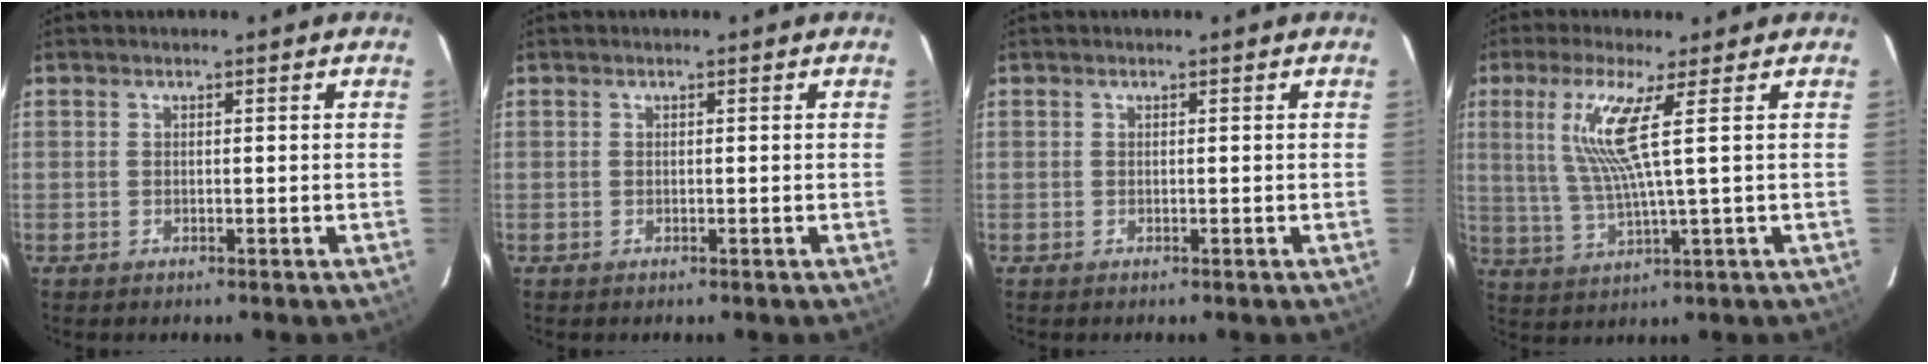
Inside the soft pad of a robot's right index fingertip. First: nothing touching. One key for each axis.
{"total": 0.0}
{"total": 0.0}
{"total": 8.8, "fx": 2.8, "fy": -0.8, "fz": 8.3, "tx": -0.165, "ty": -0.007, "tz": 0.065}